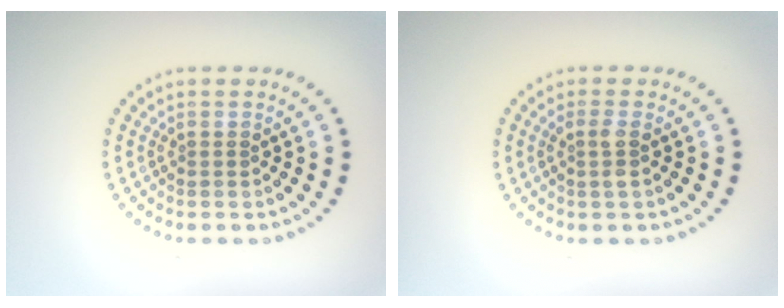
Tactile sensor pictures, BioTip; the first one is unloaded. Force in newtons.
{"total": 1.4, "press": 1.3, "slide": 0.6}